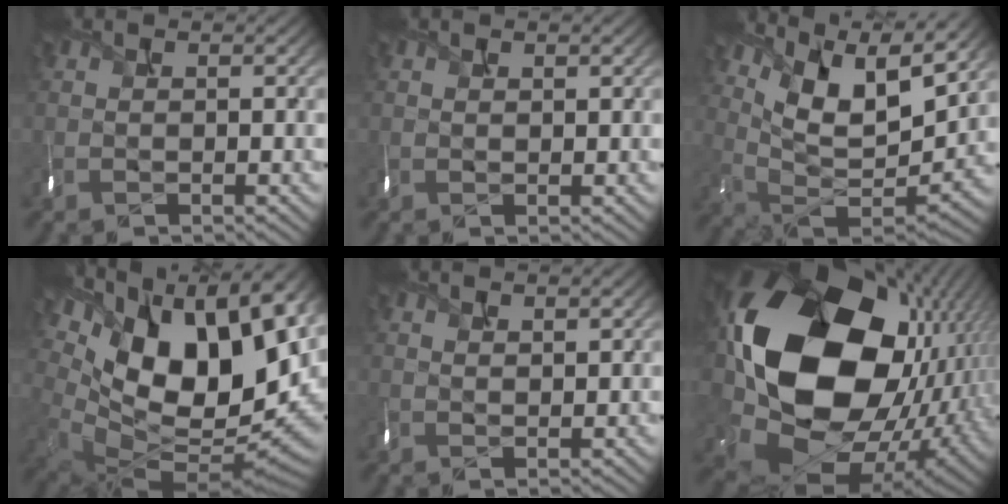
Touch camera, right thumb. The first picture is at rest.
{"total": 0.6, "force": [0.5, 0.2, 0.2], "torque": [-0.006, -0.005, 0.014]}
{"total": 14.3, "force": [9.3, 5.6, 9.4], "torque": [-0.210, 0.007, 0.148]}
{"total": 18.3, "force": [6.2, 10.2, 14.0], "torque": [-0.252, -0.008, 0.130]}
{"total": 1.2, "force": [1.1, 0.3, 0.5], "torque": [-0.010, -0.006, 0.025]}
{"total": 22.0, "force": [2.7, 16.7, 14.1], "torque": [-0.338, -0.055, 0.087]}